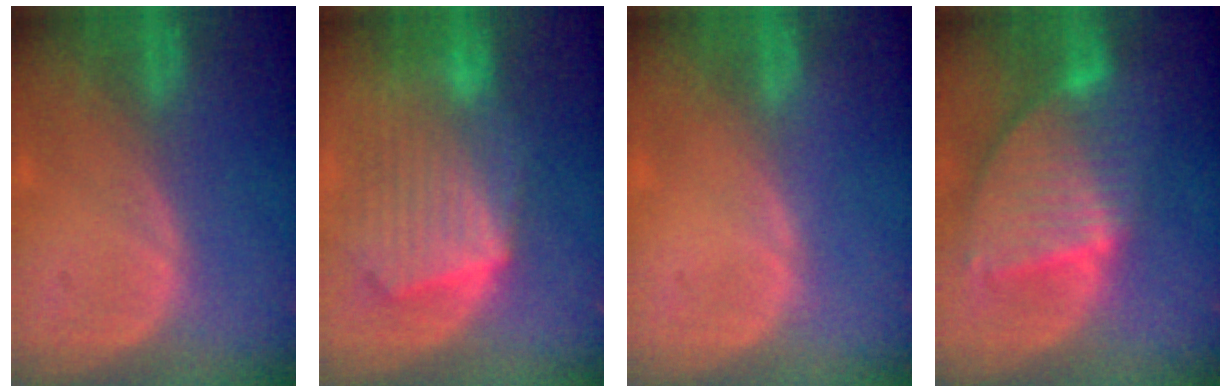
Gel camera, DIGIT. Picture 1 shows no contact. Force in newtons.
{"total": 10.9, "press": 9.5, "slide": 5.3}
{"total": 0.0}
{"total": 9.4, "press": 8.1, "slide": 4.8}